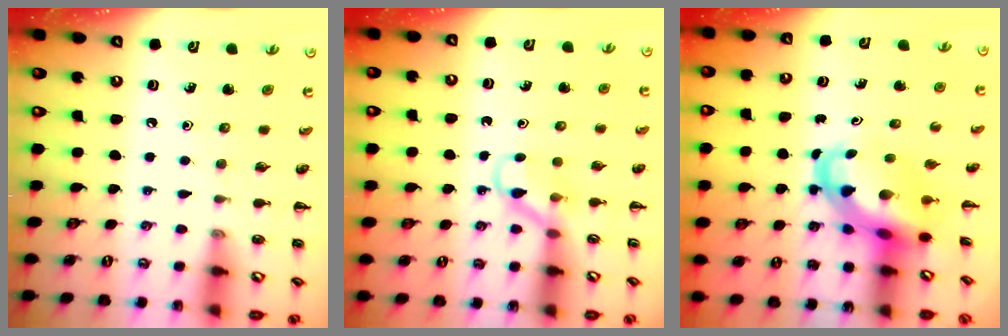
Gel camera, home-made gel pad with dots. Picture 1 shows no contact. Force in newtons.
{"total": 5.0, "press": 4.8, "slide": 1.2}
{"total": 5.2, "press": 5.0, "slide": 1.4}